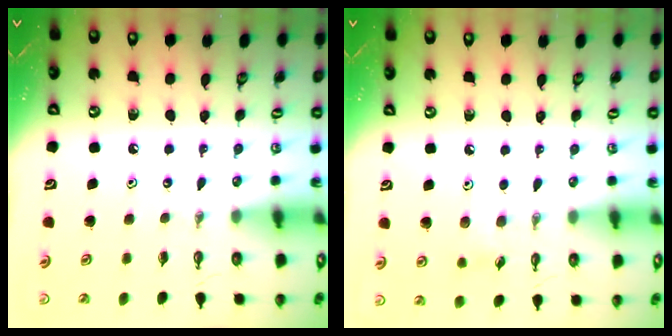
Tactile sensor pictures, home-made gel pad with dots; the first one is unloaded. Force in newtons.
{"total": 4.8, "press": 4.5, "slide": 1.4}